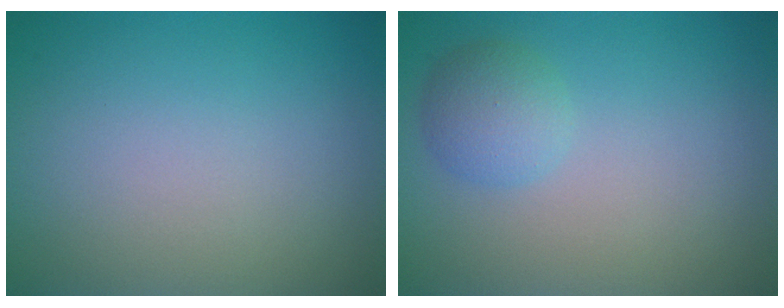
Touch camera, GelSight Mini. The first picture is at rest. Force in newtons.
{"total": 2.5, "press": 2.5, "slide": 0.2}